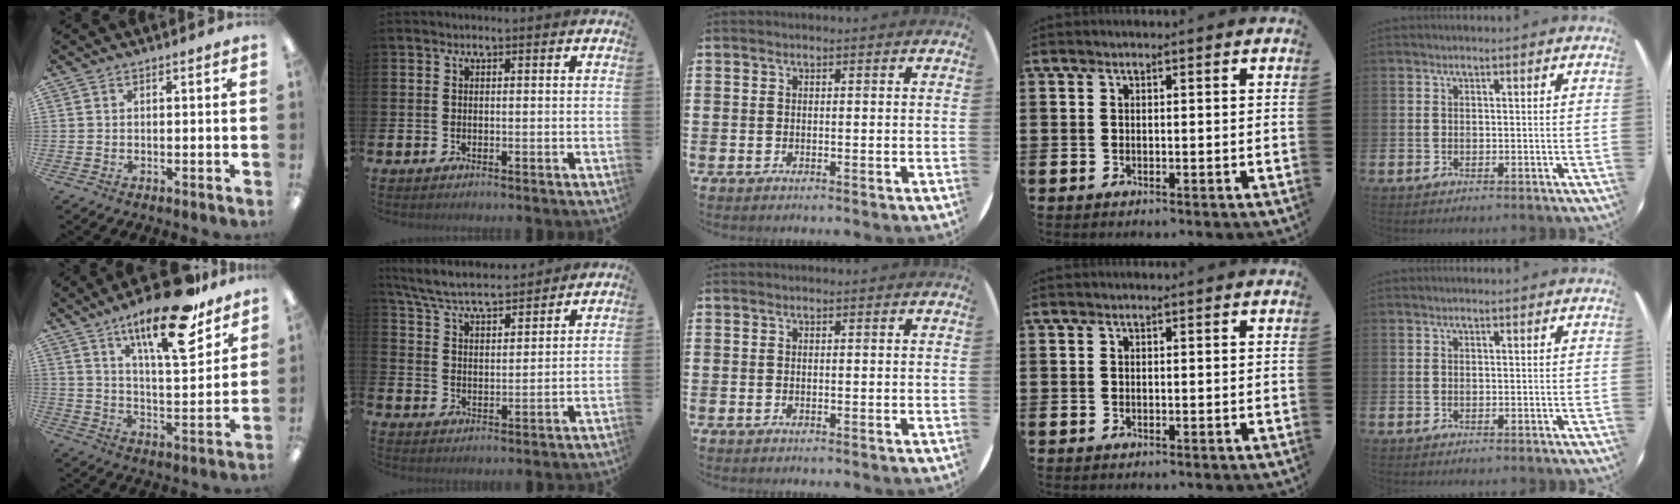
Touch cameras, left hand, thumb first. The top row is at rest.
{"thumb": {"total": 20.4, "force": [13.5, 6.2, 13.9], "torque": [-0.215, -0.073, 0.215]}, "index": {"total": 6.4, "force": [6.1, 0.7, 1.8], "torque": [-0.062, -0.032, 0.108]}}